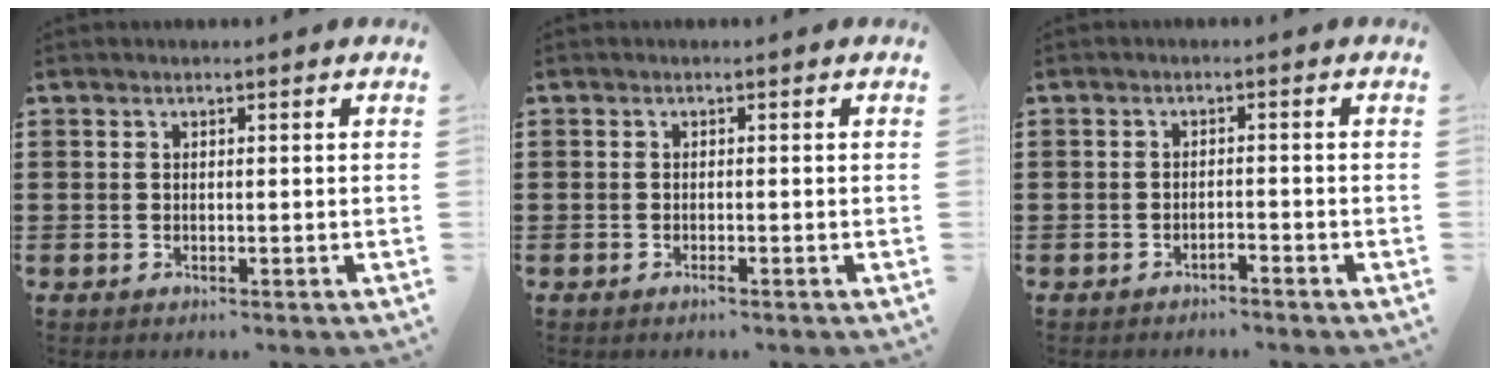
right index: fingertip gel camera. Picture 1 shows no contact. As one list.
[{"total": 0.7, "force": [-0.4, 0.1, 0.5], "torque": [-0.011, -0.003, -0.008]}, {"total": 1.3, "force": [-1.3, 0.0, 0.2], "torque": [-0.006, 0.003, -0.027]}]